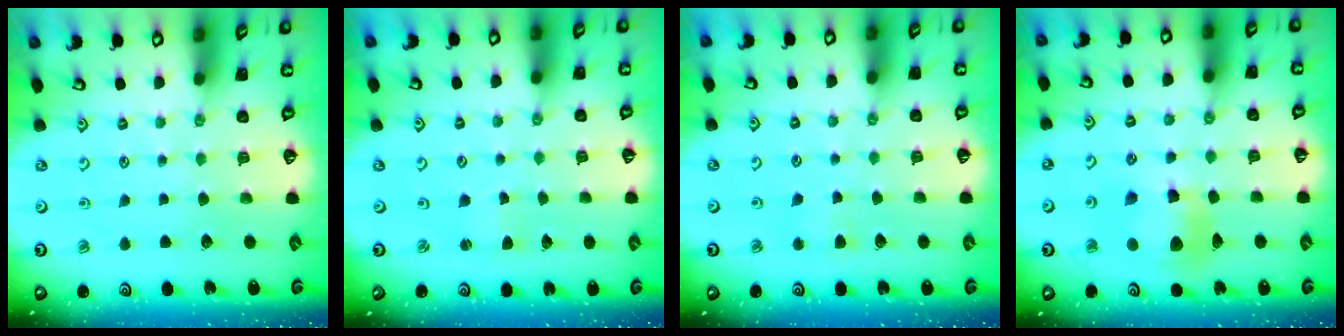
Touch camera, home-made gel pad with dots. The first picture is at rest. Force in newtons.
{"total": 1.8, "press": 1.7, "slide": 0.2}
{"total": 2.7, "press": 2.7, "slide": 0.4}
{"total": 10.4, "press": 10.3, "slide": 1.3}